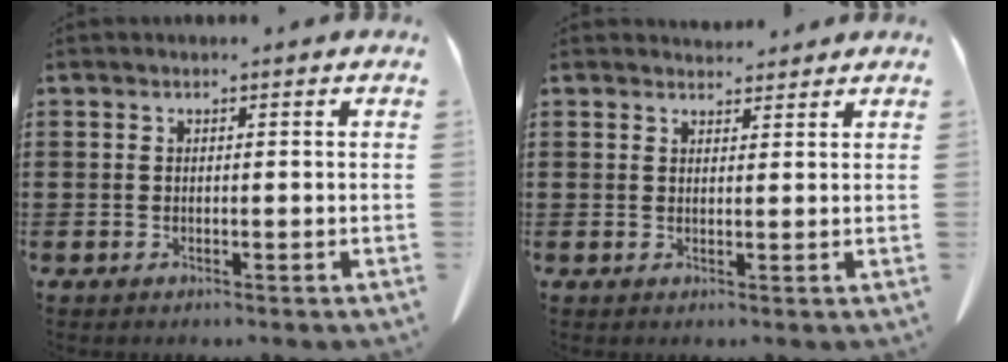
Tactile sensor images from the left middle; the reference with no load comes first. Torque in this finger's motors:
{"motor_torque": [-0.02, -0.02, -0.04, 0.01]}